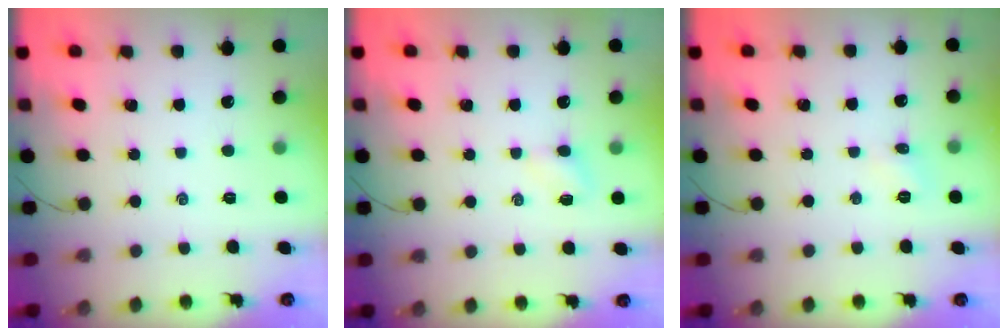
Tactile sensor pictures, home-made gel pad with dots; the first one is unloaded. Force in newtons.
{"total": 3.2, "press": 3.0, "slide": 0.9}
{"total": 5.1, "press": 4.9, "slide": 1.6}